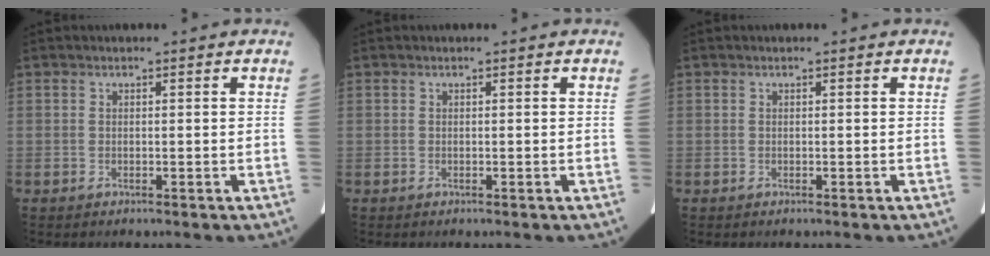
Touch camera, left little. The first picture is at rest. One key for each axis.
{"total": 0.0}
{"total": 0.0}